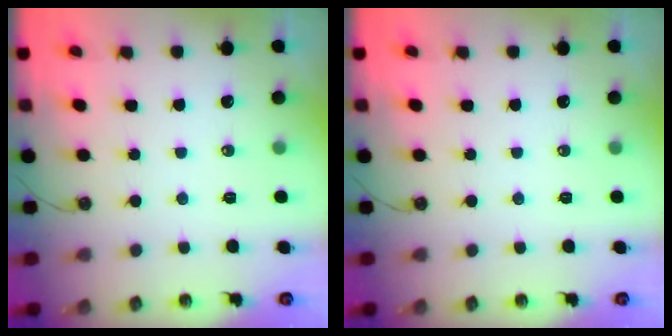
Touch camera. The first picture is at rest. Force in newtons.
{"total": 0.0}